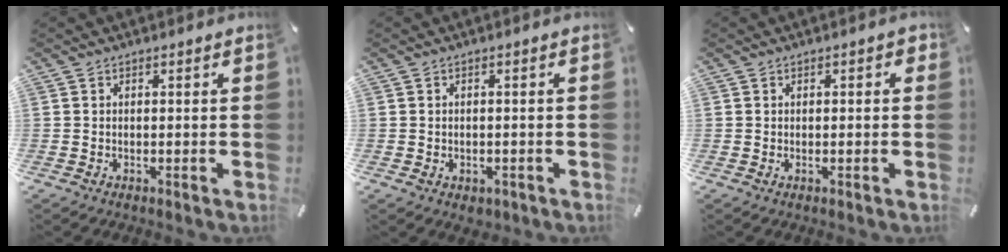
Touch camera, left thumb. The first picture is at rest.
{"total": 1.7, "force": [-0.7, 1.4, 0.8], "torque": [-0.013, 0.003, -0.013]}
{"total": 1.2, "force": [-0.1, 0.4, 1.1], "torque": [-0.011, -0.003, -0.005]}